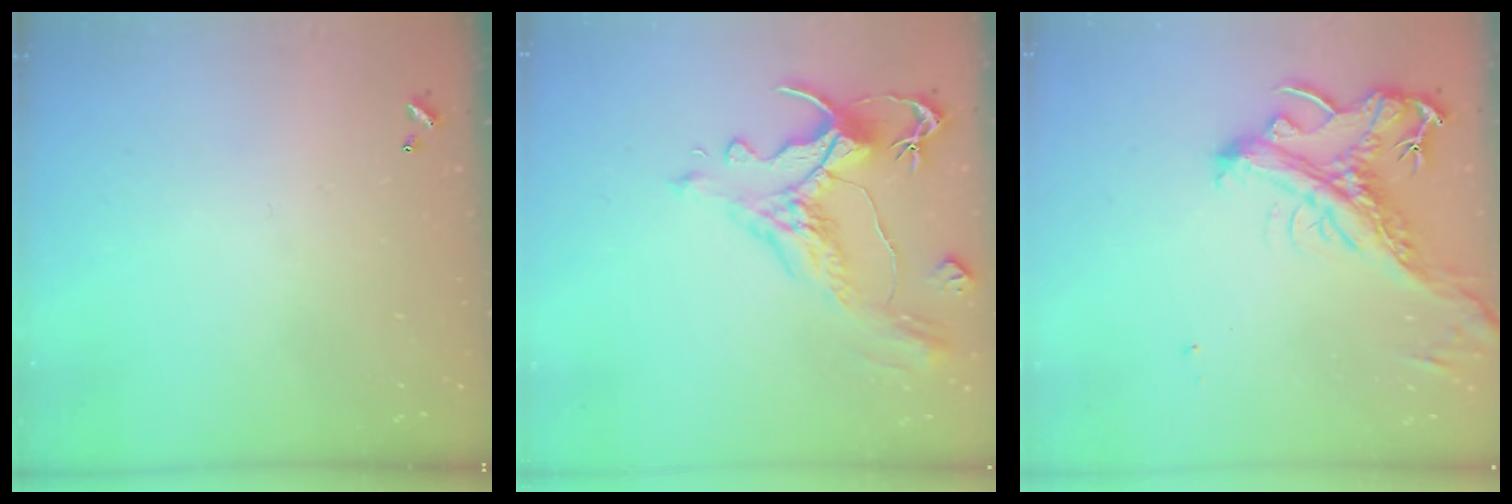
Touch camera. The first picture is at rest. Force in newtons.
{"total": 1.6, "press": 0.7, "slide": 1.4}
{"total": 2.6, "press": 2.2, "slide": 1.4}